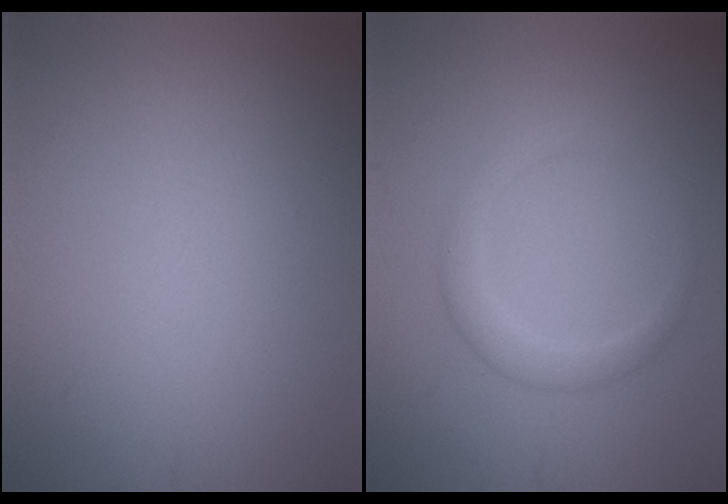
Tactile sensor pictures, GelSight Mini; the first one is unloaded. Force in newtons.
{"total": 2.3, "press": 2.3, "slide": 0.2}